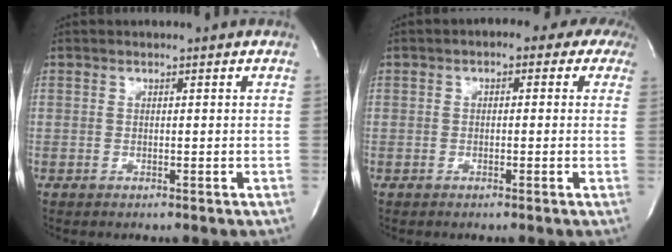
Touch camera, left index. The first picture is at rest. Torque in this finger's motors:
{"motor_torque": [1.05, -1.03, 0.44, 0.00]}